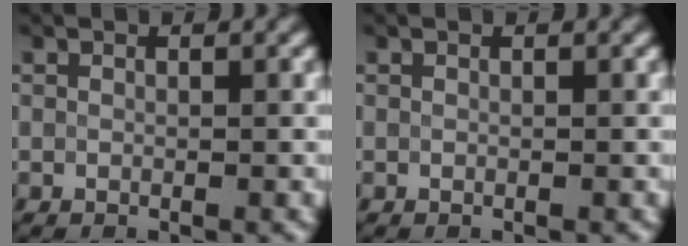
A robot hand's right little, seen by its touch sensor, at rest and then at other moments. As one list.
[{"total": 0.0}]